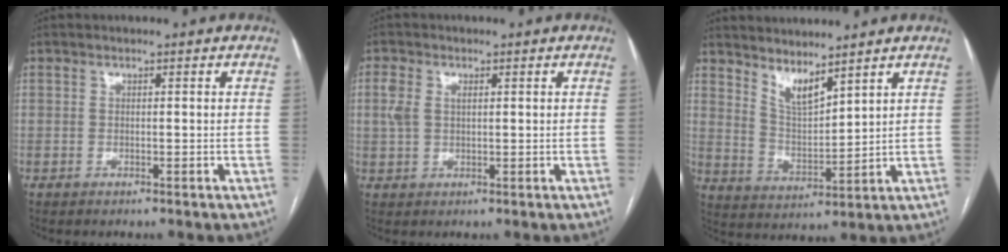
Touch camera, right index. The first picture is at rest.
{"total": 3.7, "force": [1.0, 2.1, 2.8], "torque": [-0.077, 0.020, 0.024]}
{"total": 5.8, "force": [4.9, 0.9, 3.0], "torque": [-0.065, -0.013, 0.106]}